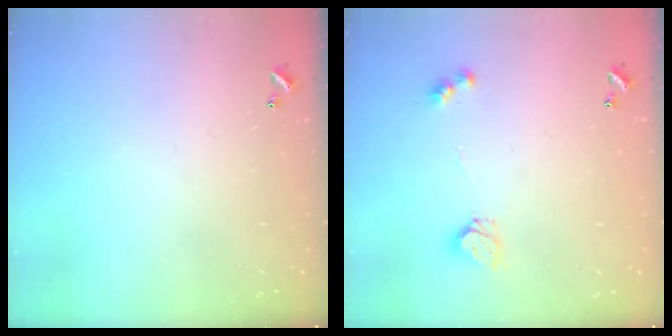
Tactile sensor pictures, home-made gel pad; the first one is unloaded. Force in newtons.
{"total": 5.0, "press": 5.0, "slide": 0.2}